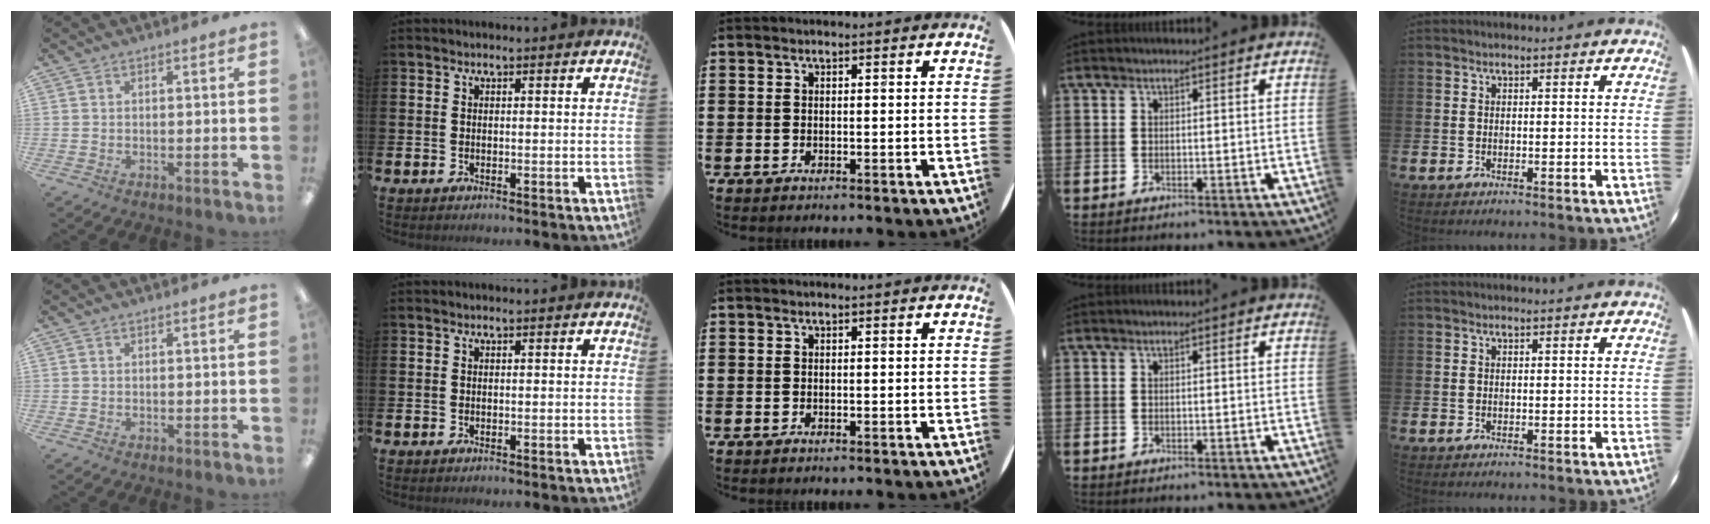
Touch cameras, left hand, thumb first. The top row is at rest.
{}